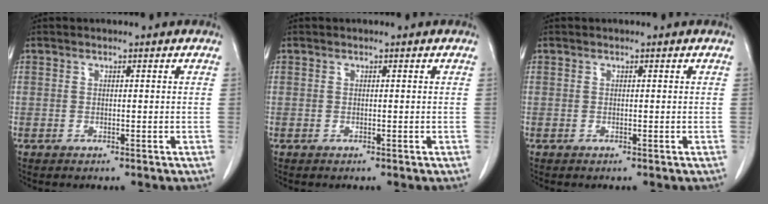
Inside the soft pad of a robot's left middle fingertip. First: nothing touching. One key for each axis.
{"total": 0.0}
{"total": 0.0}